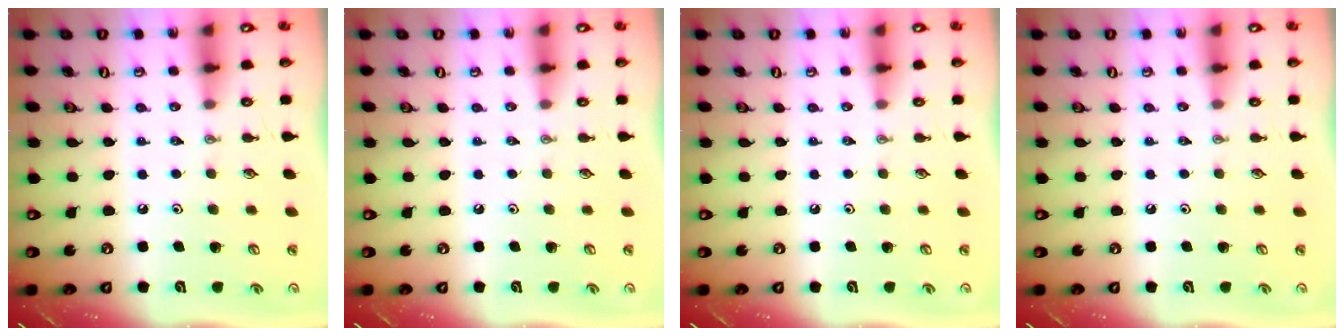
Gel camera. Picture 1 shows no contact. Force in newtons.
{"total": 0.0}
{"total": 0.0}
{"total": 0.0}